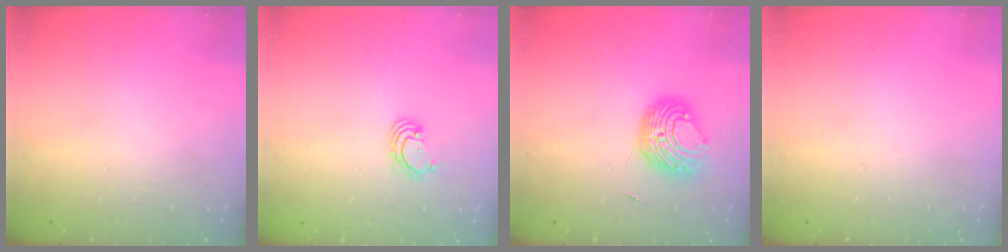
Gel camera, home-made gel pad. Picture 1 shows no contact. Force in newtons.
{"total": 2.6, "press": 2.6, "slide": 0.3}
{"total": 9.2, "press": 9.2, "slide": 0.5}
{"total": 0.0}